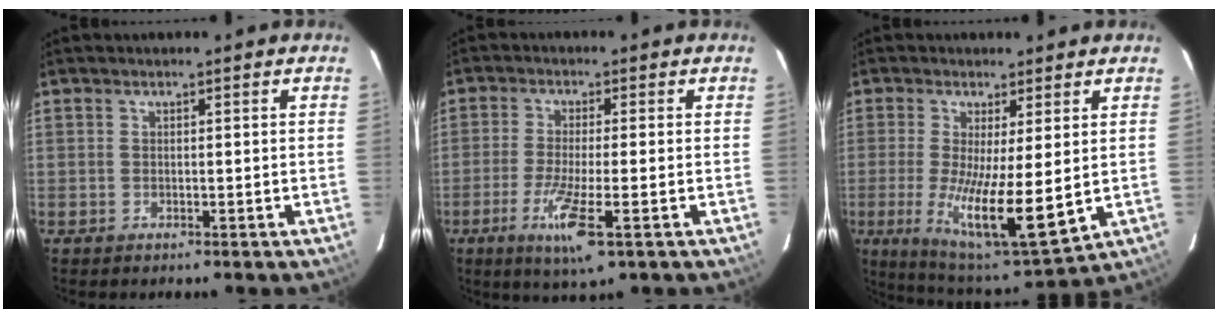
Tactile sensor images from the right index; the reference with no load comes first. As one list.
[{"total": 7.7, "force": [-3.3, 0.3, 6.9], "torque": [-0.130, -0.021, -0.057]}, {"total": 13.5, "force": [-1.6, 2.4, 13.2], "torque": [-0.236, -0.042, -0.016]}]